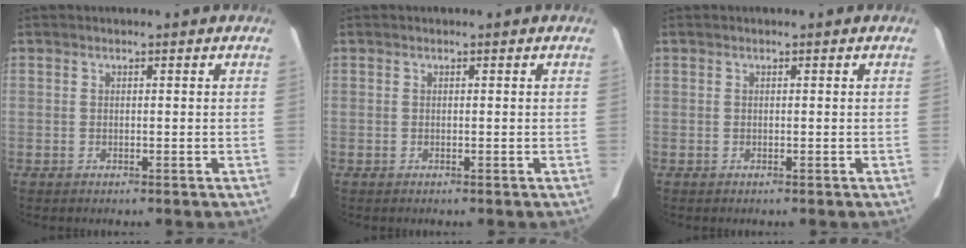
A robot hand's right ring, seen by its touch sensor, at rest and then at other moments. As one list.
[{"total": 0.0}, {"total": 0.0}]